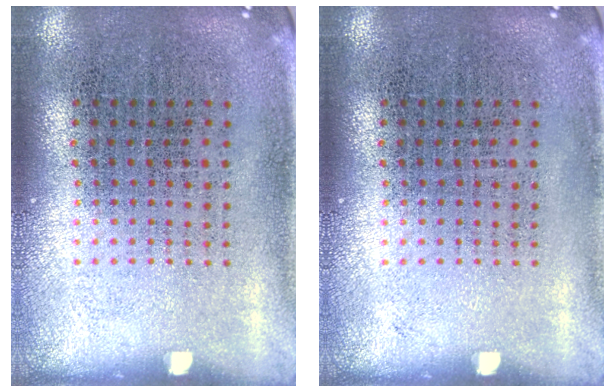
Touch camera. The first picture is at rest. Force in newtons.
{"total": 0.0}